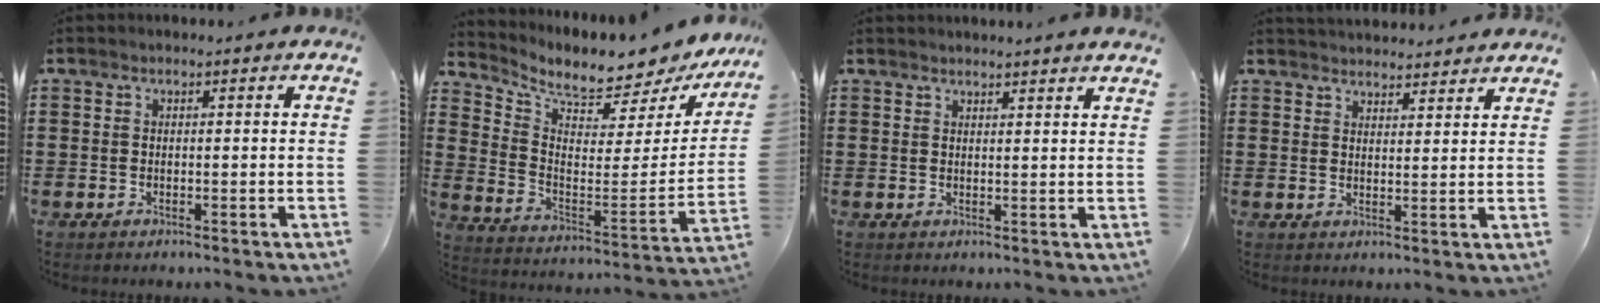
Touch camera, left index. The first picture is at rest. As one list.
[{"total": 5.7, "force": [5.3, 0.7, 2.2], "torque": [-0.058, -0.065, 0.080]}, {"total": 1.9, "force": [1.8, -0.4, 0.2], "torque": [-0.006, -0.001, 0.036]}, {"total": 3.0, "force": [3.0, 0.1, -0.2], "torque": [-0.004, -0.010, 0.057]}]